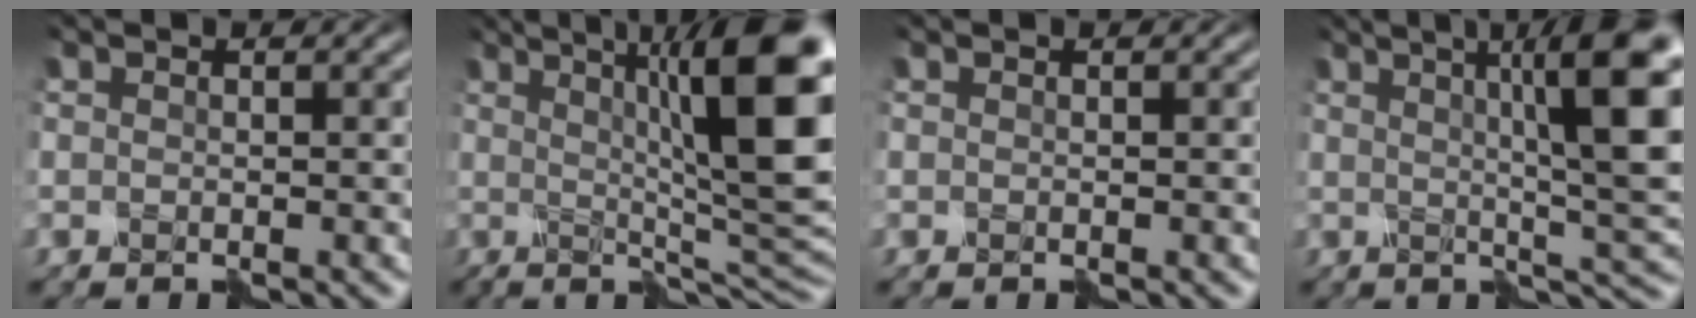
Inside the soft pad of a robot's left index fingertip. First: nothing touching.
{"total": 13.9, "force": [2.7, 3.2, 13.3], "torque": [-0.154, 0.001, 0.048]}
{"total": 0.0}
{"total": 11.3, "force": [2.9, 2.3, 10.7], "torque": [-0.121, 0.007, 0.040]}